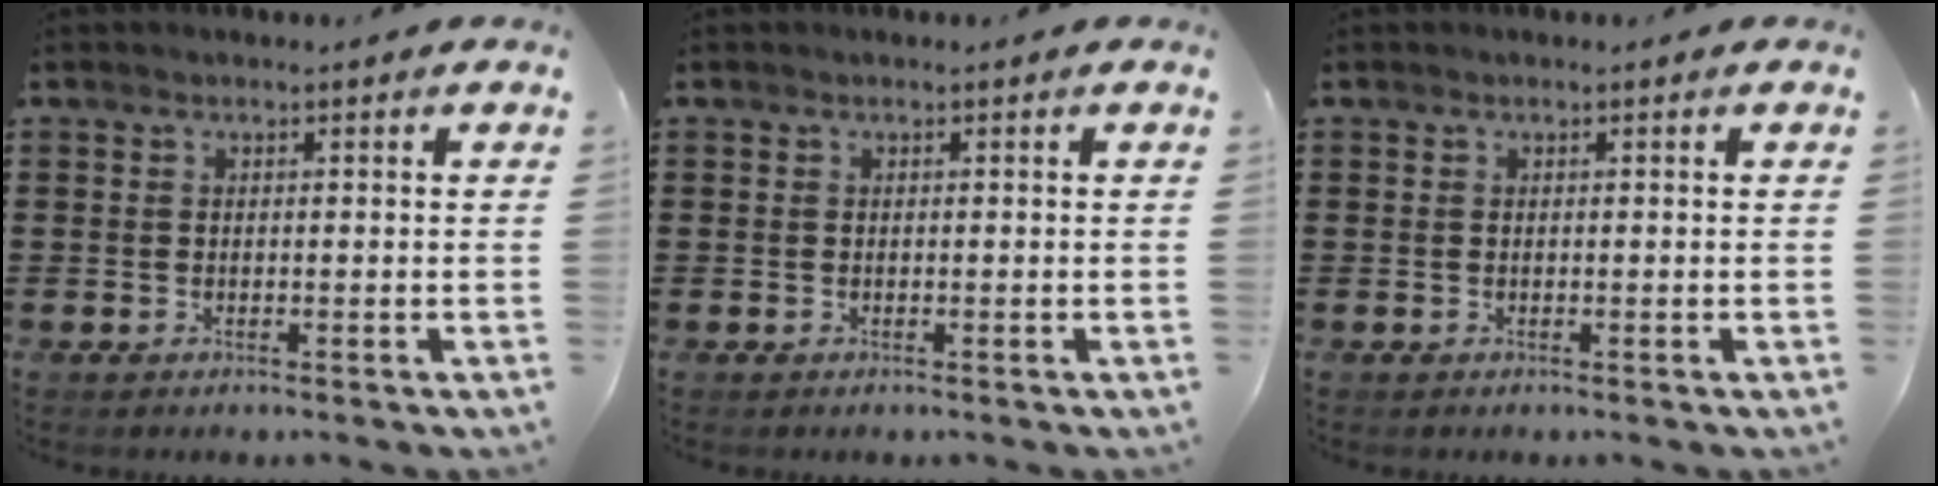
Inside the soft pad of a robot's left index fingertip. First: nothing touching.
{"total": 0.0}
{"total": 0.0}